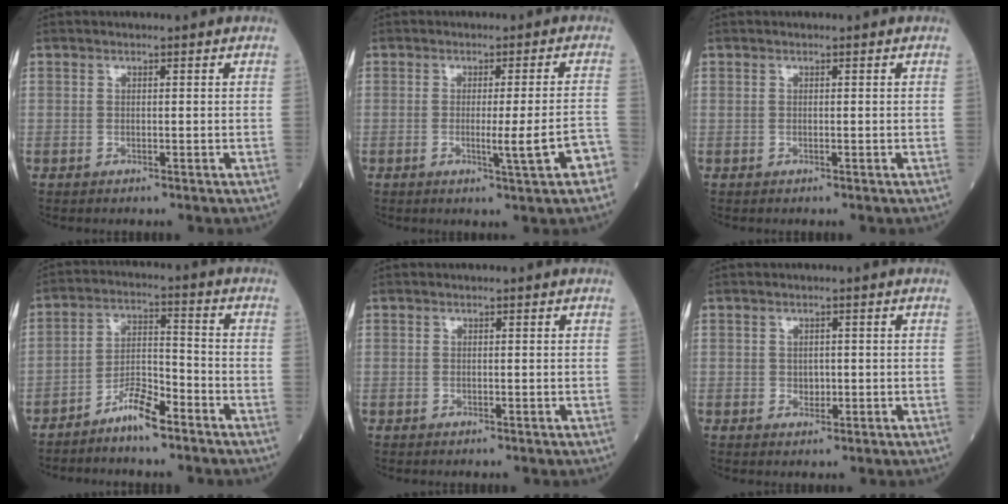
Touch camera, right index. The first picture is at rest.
{"total": 6.3, "force": [-2.5, -0.6, 5.8], "torque": [-0.076, -0.008, -0.032]}
{"total": 0.0}
{"total": 6.4, "force": [-4.9, 1.1, 3.9], "torque": [-0.073, 0.004, -0.095]}
{"total": 0.0}
{"total": 1.0, "force": [-0.1, 0.8, 0.6], "torque": [-0.007, 0.001, 0.000]}